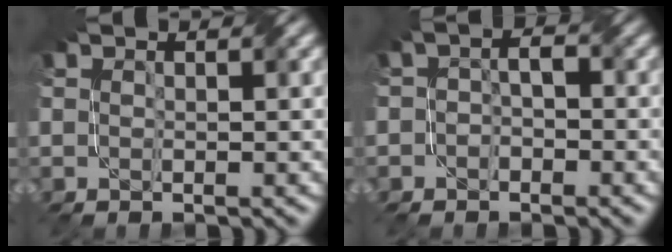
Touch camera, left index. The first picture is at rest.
{"total": 2.1, "force": [-1.1, 1.4, 0.9], "torque": [-0.006, 0.004, -0.027]}